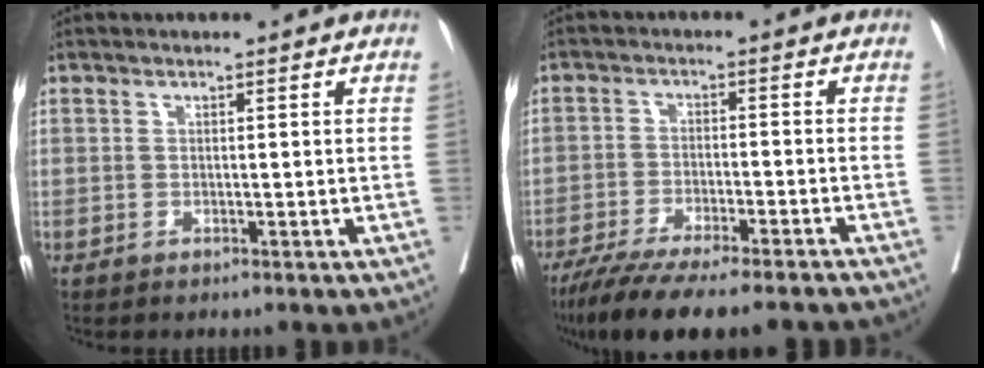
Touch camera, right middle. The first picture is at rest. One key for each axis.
{"total": 16.7, "fx": -14.3, "fy": 1.7, "fz": 8.5, "tx": -0.119, "ty": -0.031, "tz": -0.211}